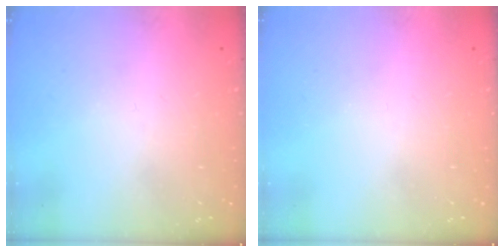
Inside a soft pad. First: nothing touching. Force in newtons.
{"total": 0.0}